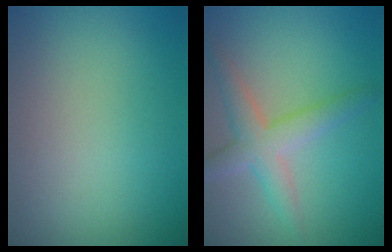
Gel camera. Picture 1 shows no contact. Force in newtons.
{"total": 3.5, "press": 3.5, "slide": 0.2}